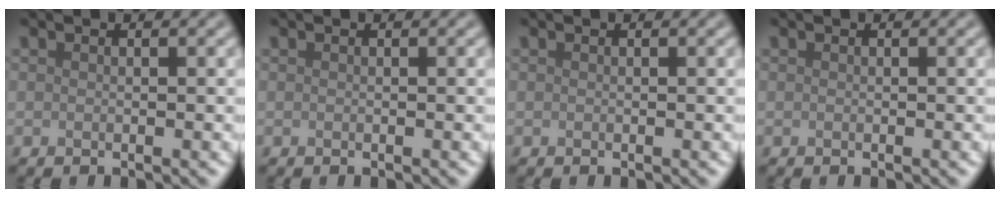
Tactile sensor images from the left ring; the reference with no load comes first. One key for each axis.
{"total": 0.0}
{"total": 0.0}
{"total": 0.0}